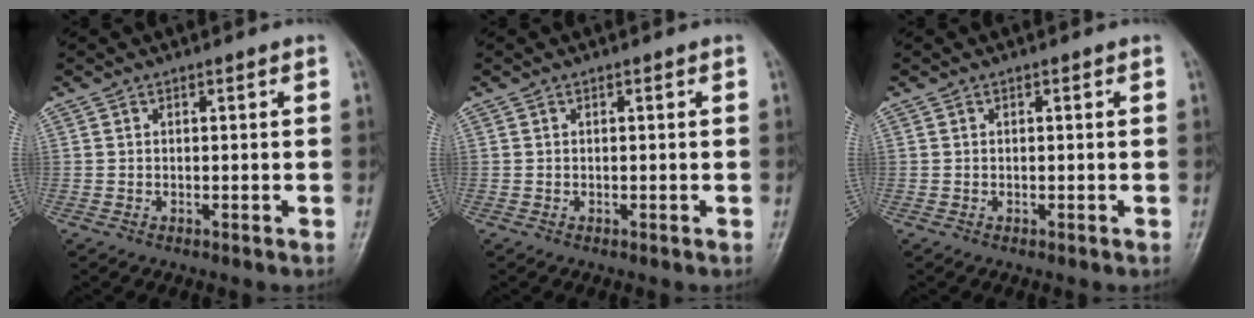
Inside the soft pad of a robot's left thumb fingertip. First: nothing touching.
{"total": 0.0}
{"total": 0.0}